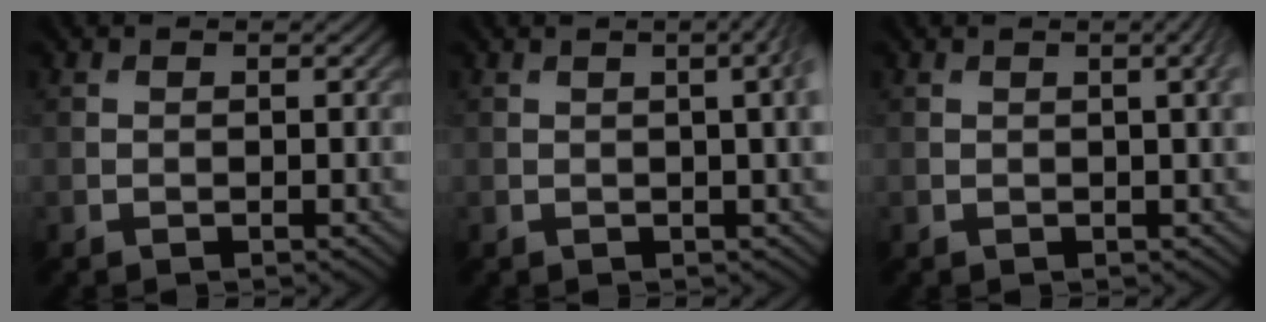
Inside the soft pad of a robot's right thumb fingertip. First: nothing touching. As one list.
[{"total": 3.8, "force": [0.7, 0.8, 3.6], "torque": [-0.046, 0.014, 0.008]}, {"total": 2.6, "force": [0.7, 0.4, 2.5], "torque": [-0.030, 0.008, 0.009]}]